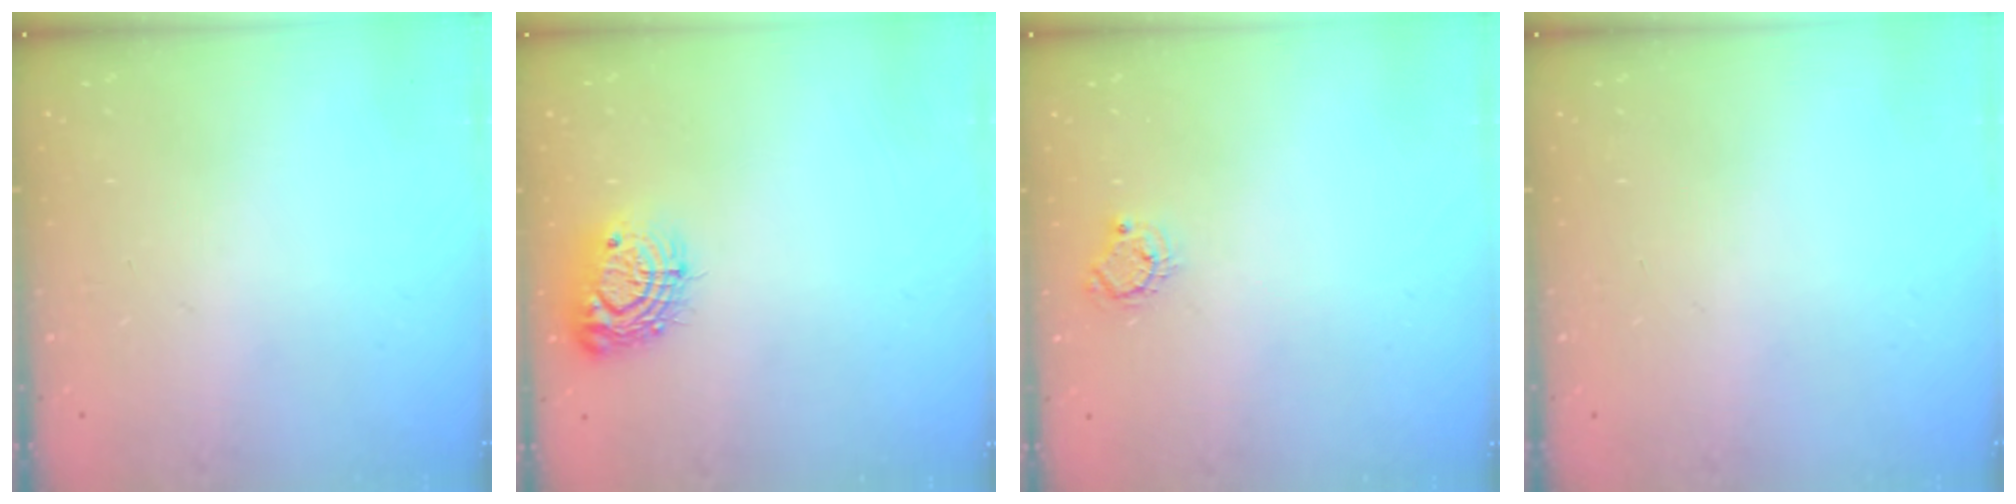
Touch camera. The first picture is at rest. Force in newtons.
{"total": 11.1, "press": 11.1, "slide": 0.8}
{"total": 6.0, "press": 6.0, "slide": 0.5}
{"total": 0.0}